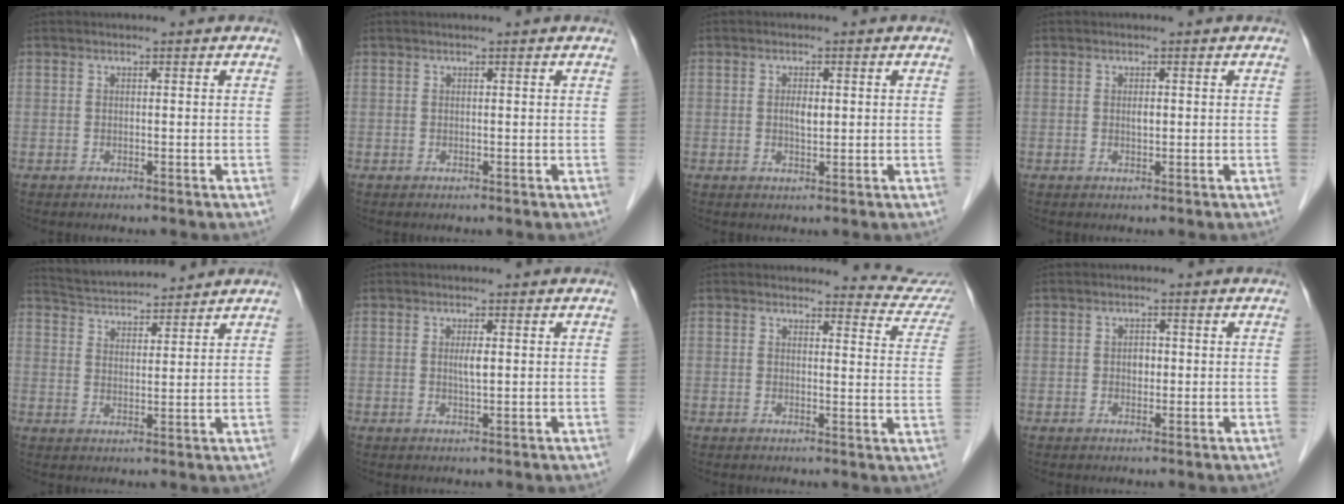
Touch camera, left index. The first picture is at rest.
{"total": 1.0, "force": [0.9, -0.2, 0.5], "torque": [-0.012, 0.009, 0.011]}
{"total": 1.8, "force": [-0.3, 0.7, 1.7], "torque": [-0.033, -0.006, -0.003]}
{"total": 0.8, "force": [-0.4, 0.3, 0.7], "torque": [-0.013, -0.007, -0.006]}
{"total": 8.5, "force": [8.3, 0.8, 1.9], "torque": [-0.042, 0.019, 0.138]}
{"total": 1.5, "force": [-0.2, 0.1, 1.5], "torque": [-0.032, -0.006, -0.003]}
{"total": 7.1, "force": [7.0, 0.6, -0.6], "torque": [0.017, -0.063, 0.050]}
{"total": 1.5, "force": [-0.6, 1.1, 0.9], "torque": [-0.014, -0.004, -0.008]}